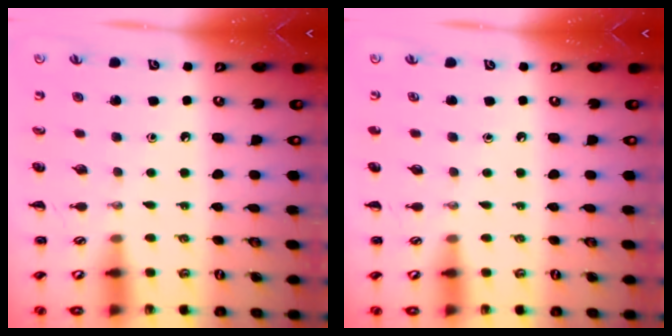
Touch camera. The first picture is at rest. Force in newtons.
{"total": 0.0}